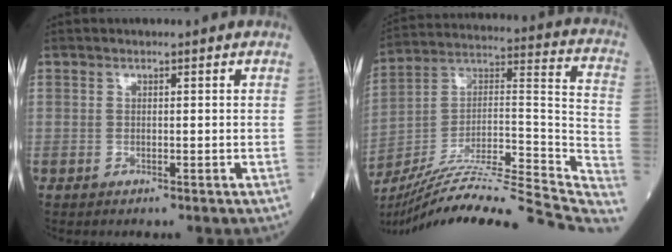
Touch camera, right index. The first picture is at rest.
{"total": 34.1, "force": [-29.5, 1.5, 17.0], "torque": [-0.189, -0.018, -0.432]}